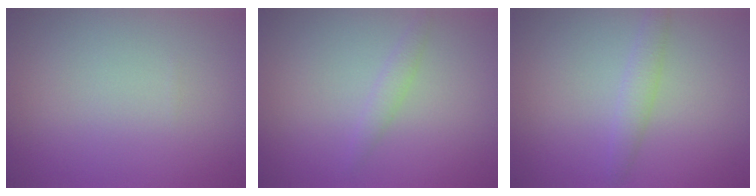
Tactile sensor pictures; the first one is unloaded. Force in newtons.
{"total": 1.2, "press": 1.2, "slide": 0.1}
{"total": 1.7, "press": 1.7, "slide": 0.0}